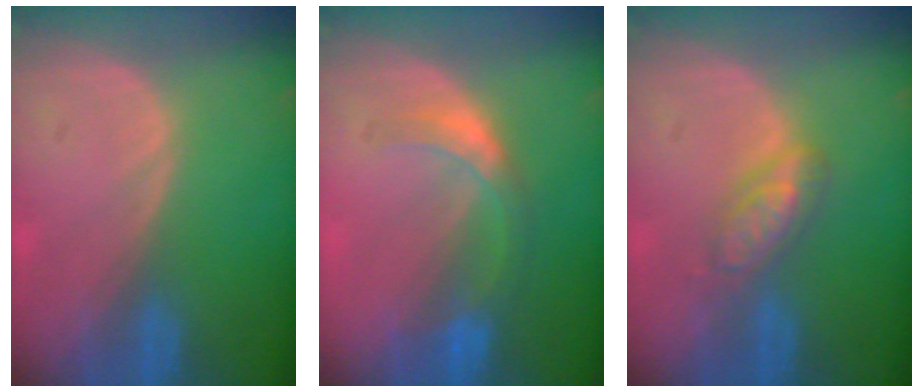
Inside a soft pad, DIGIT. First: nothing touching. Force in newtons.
{"total": 5.6, "press": 4.9, "slide": 2.7}
{"total": 4.6, "press": 4.5, "slide": 1.2}